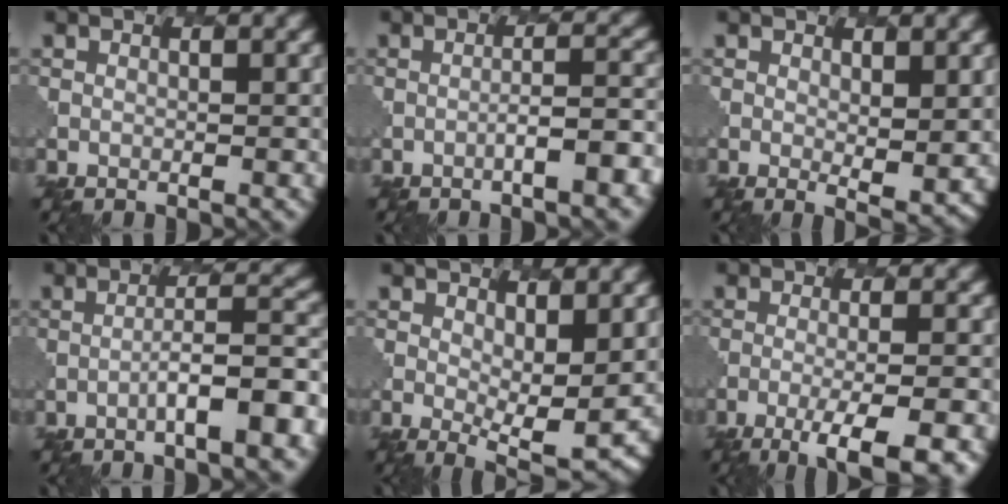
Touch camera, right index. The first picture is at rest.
{"total": 4.2, "force": [-1.9, 1.0, 3.6], "torque": [-0.042, 0.014, -0.033]}
{"total": 2.5, "force": [0.8, 0.9, 2.2], "torque": [-0.034, -0.012, 0.018]}
{"total": 6.2, "force": [-2.8, 1.2, 5.4], "torque": [-0.073, 0.021, -0.048]}
{"total": 4.5, "force": [0.5, 1.5, 4.3], "torque": [-0.069, -0.017, 0.013]}
{"total": 7.3, "force": [-4.2, 1.8, 5.7], "torque": [-0.082, -0.006, -0.062]}